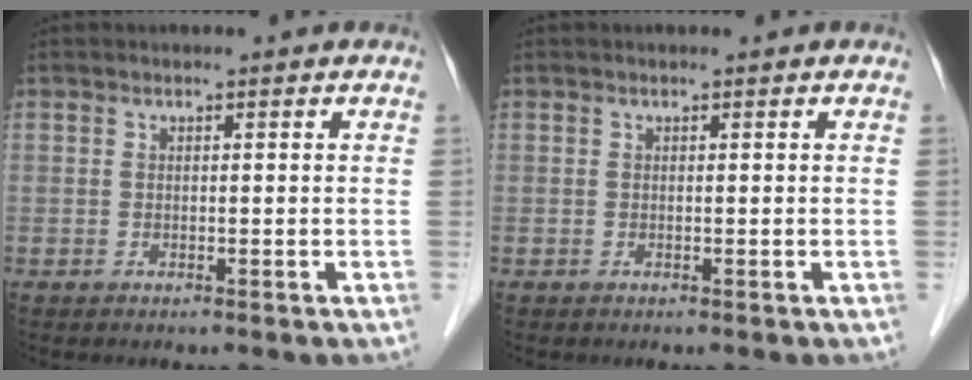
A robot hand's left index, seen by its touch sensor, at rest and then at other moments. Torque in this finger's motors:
{"motor_torque": [0.00, 0.00, 0.00, 0.00]}